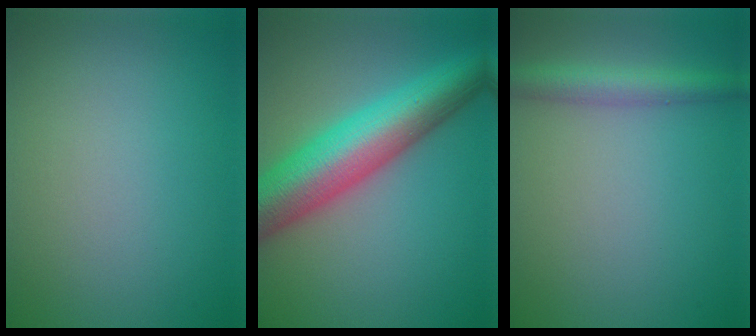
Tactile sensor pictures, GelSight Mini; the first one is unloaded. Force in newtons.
{"total": 10.3, "press": 10.3, "slide": 0.3}
{"total": 3.1, "press": 3.1, "slide": 0.1}